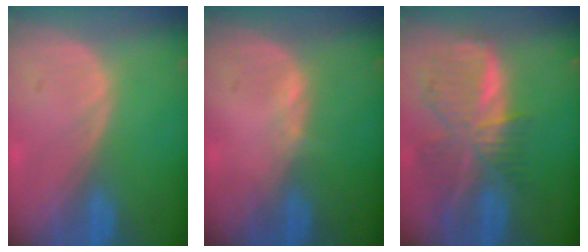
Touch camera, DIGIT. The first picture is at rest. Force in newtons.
{"total": 0.6, "press": 0.5, "slide": 0.4}
{"total": 9.1, "press": 7.9, "slide": 4.4}